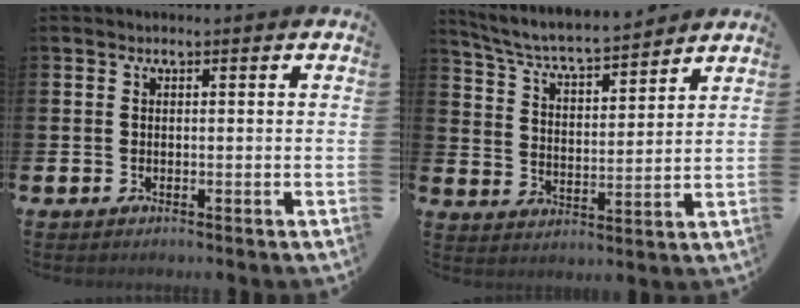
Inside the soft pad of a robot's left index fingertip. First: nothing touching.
{"total": 6.1, "force": [5.8, 0.4, 1.8], "torque": [-0.064, -0.044, 0.097]}